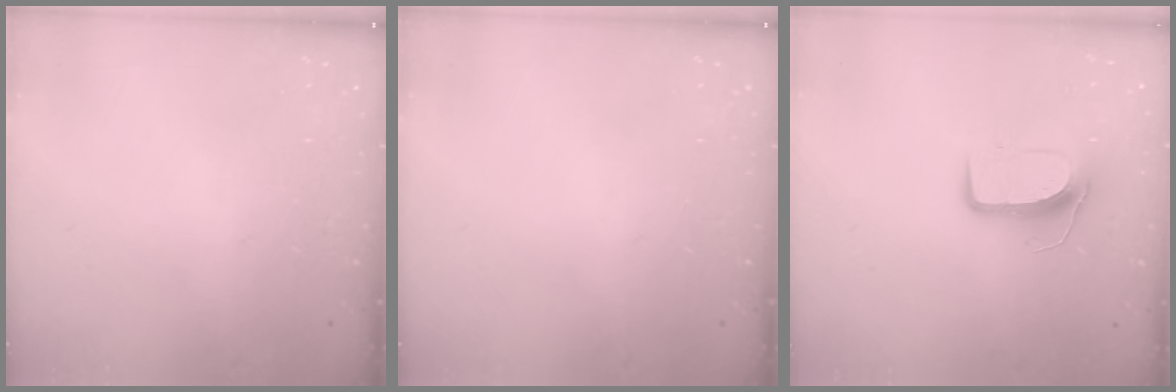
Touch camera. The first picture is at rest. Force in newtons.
{"total": 0.0}
{"total": 9.9, "press": 9.8, "slide": 1.1}